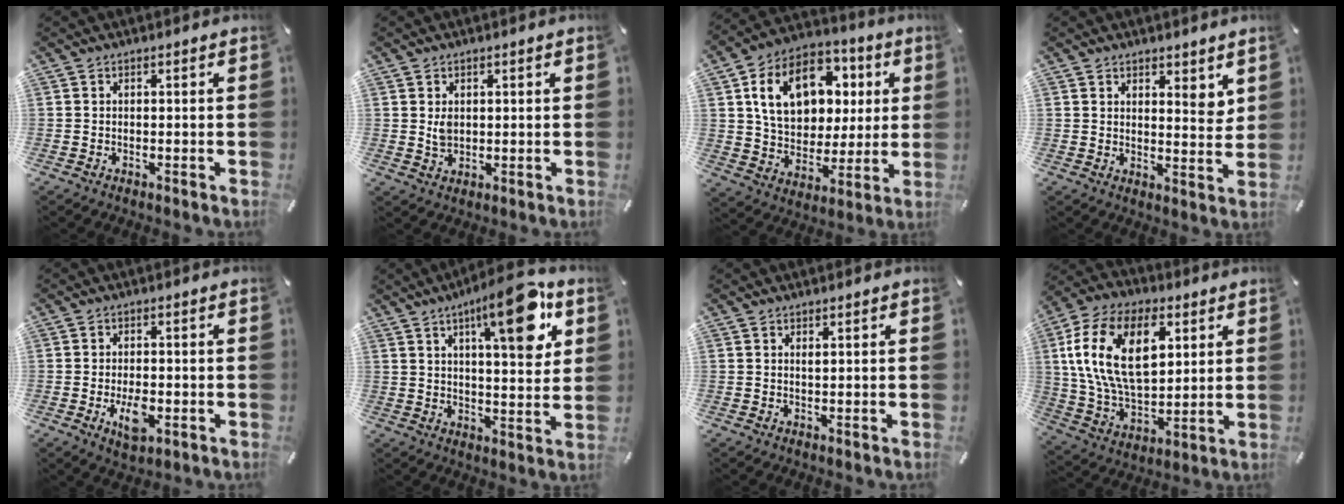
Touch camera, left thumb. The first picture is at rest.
{"total": 2.8, "force": [0.9, 2.2, 1.5], "torque": [-0.025, -0.001, 0.015]}
{"total": 16.6, "force": [5.3, 13.0, 8.9], "torque": [-0.153, 0.000, 0.106]}
{"total": 4.9, "force": [3.4, 2.8, 2.1], "torque": [-0.012, -0.025, 0.055]}
{"total": 5.7, "force": [-1.7, 2.9, 4.6], "torque": [-0.086, 0.001, -0.032]}
{"total": 17.0, "force": [8.4, 5.6, 13.6], "torque": [-0.181, -0.037, 0.124]}
{"total": 0.5, "force": [0.4, 0.1, 0.3], "torque": [-0.008, -0.001, 0.008]}
{"total": 20.6, "force": [6.4, 12.6, 15.0], "torque": [-0.312, -0.003, 0.107]}